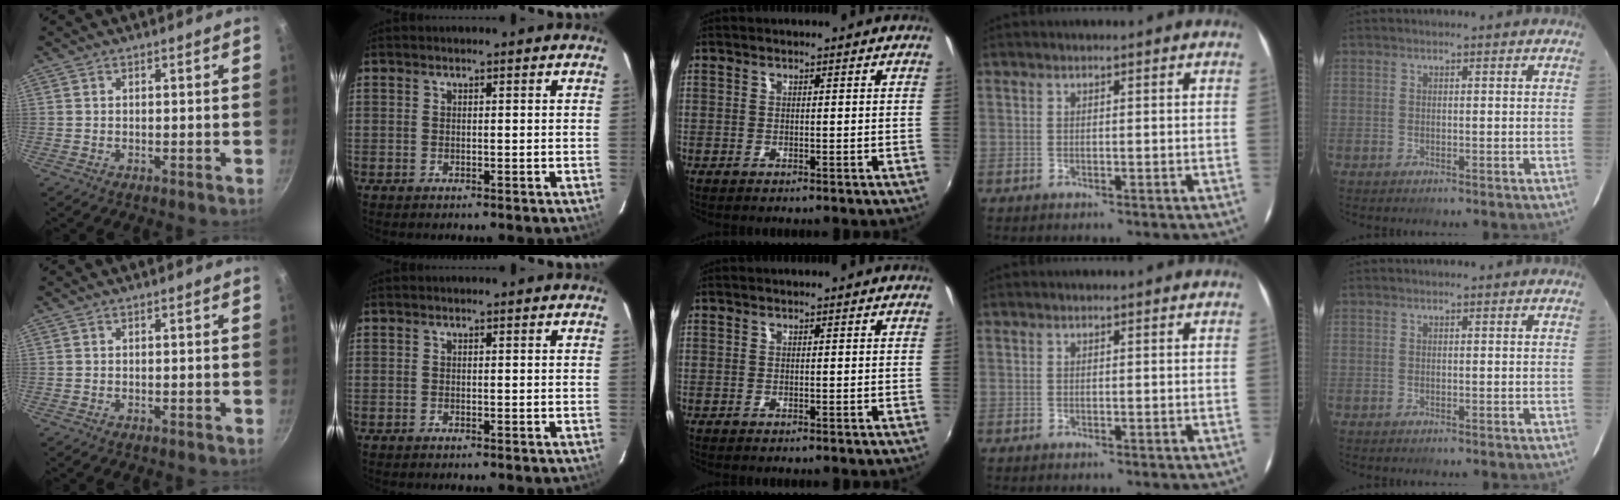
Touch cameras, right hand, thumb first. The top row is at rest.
{}